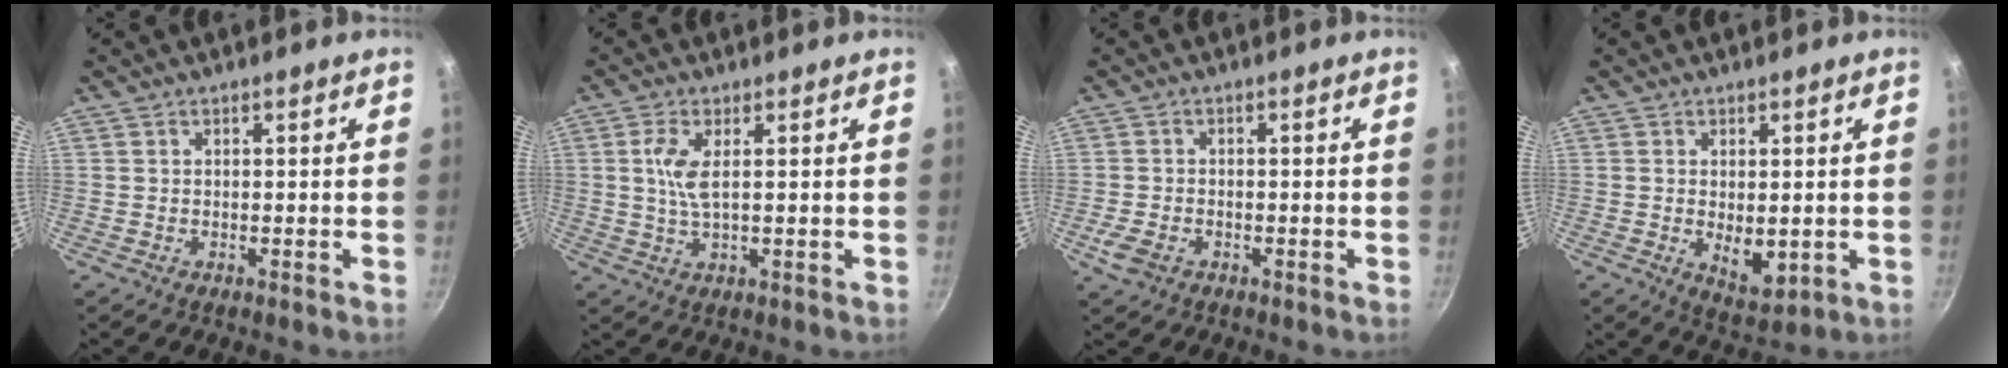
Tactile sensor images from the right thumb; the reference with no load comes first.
{"total": 4.5, "force": [0.8, 1.5, 4.2], "torque": [-0.099, 0.002, 0.018]}
{"total": 3.8, "force": [-1.7, 2.5, 2.4], "torque": [-0.054, 0.006, -0.033]}
{"total": 6.2, "force": [-0.3, 3.5, 5.1], "torque": [-0.069, -0.017, 0.005]}